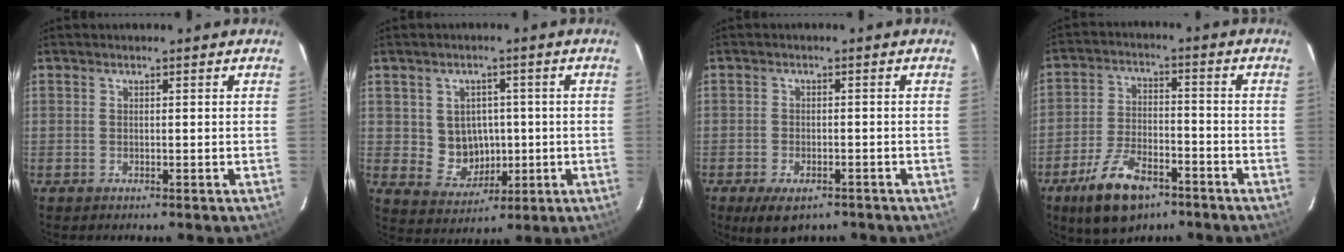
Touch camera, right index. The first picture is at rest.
{"total": 7.3, "force": [0.2, 6.9, 2.4], "torque": [-0.054, 0.007, 0.023]}
{"total": 6.7, "force": [-4.6, 3.1, 3.8], "torque": [-0.079, -0.019, -0.068]}
{"total": 12.6, "force": [-8.0, 5.8, 7.8], "torque": [-0.169, -0.008, -0.137]}